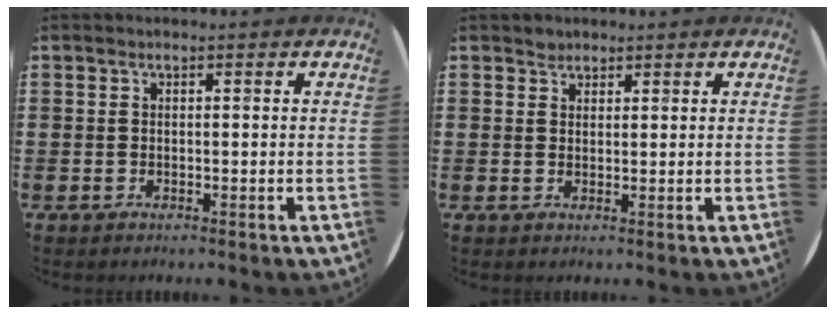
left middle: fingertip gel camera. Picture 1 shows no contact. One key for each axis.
{"total": 1.4, "fx": 1.2, "fy": 0.6, "fz": -0.1, "tx": 0.008, "ty": -0.003, "tz": 0.023}